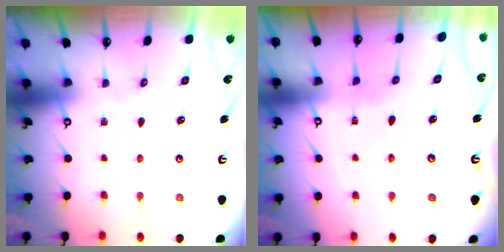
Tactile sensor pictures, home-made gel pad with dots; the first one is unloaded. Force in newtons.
{"total": 0.0}